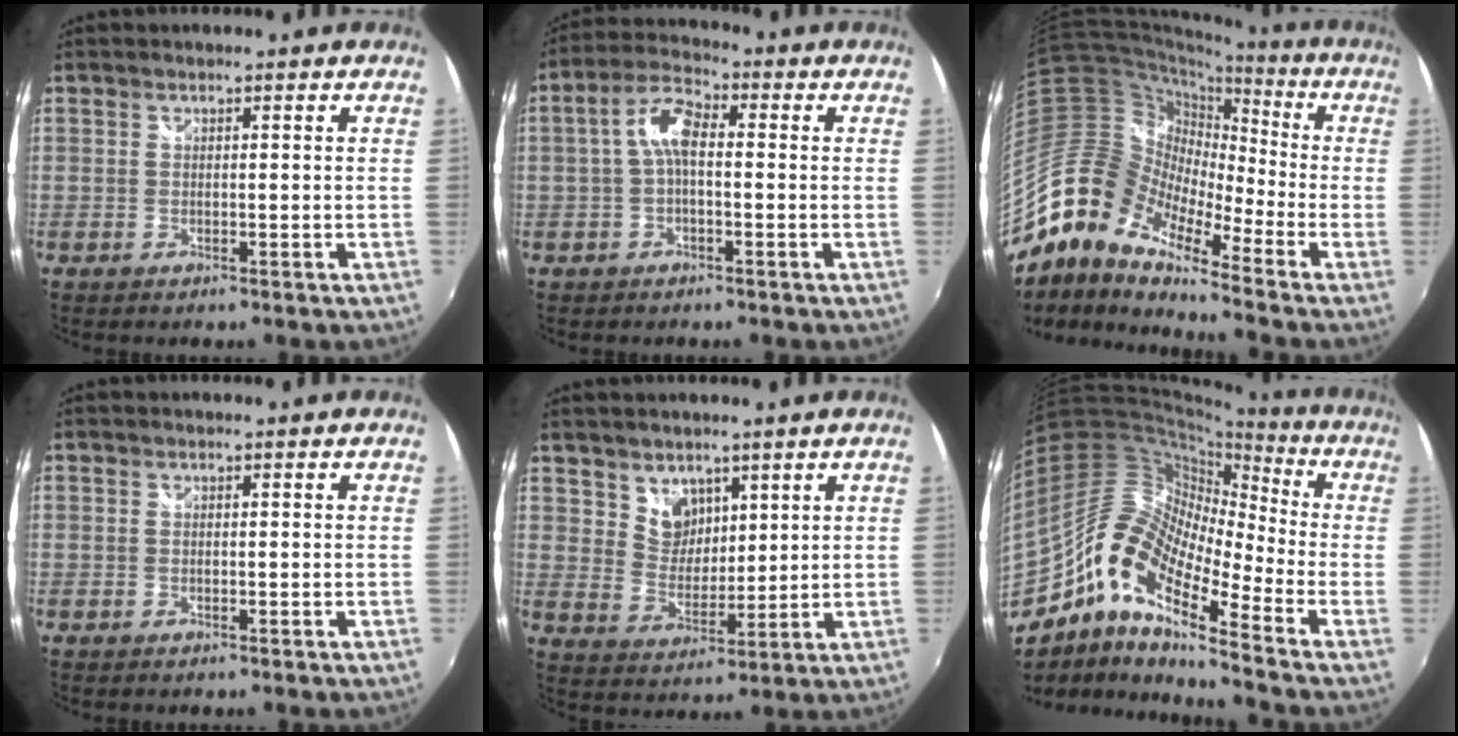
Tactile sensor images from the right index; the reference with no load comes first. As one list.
[{"total": 5.8, "force": [-0.3, 2.5, 5.3], "torque": [-0.110, 0.020, -0.008]}, {"total": 15.8, "force": [-10.9, 6.8, 9.3], "torque": [-0.150, -0.002, -0.234]}, {"total": 0.0}, {"total": 6.2, "force": [4.1, 4.4, 1.5], "torque": [-0.012, 0.004, 0.082]}, {"total": 15.2, "force": [-8.5, 4.8, 11.7], "torque": [-0.188, 0.003, -0.185]}]